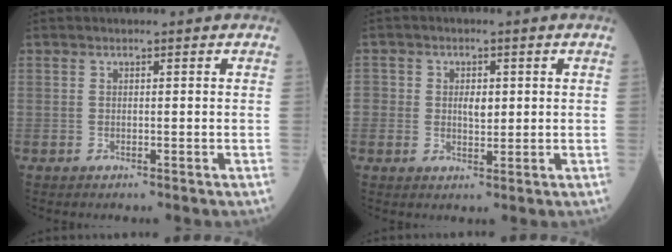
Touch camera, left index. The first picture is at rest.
{"total": 3.8, "force": [0.3, 2.7, 2.6], "torque": [-0.040, 0.005, 0.009]}